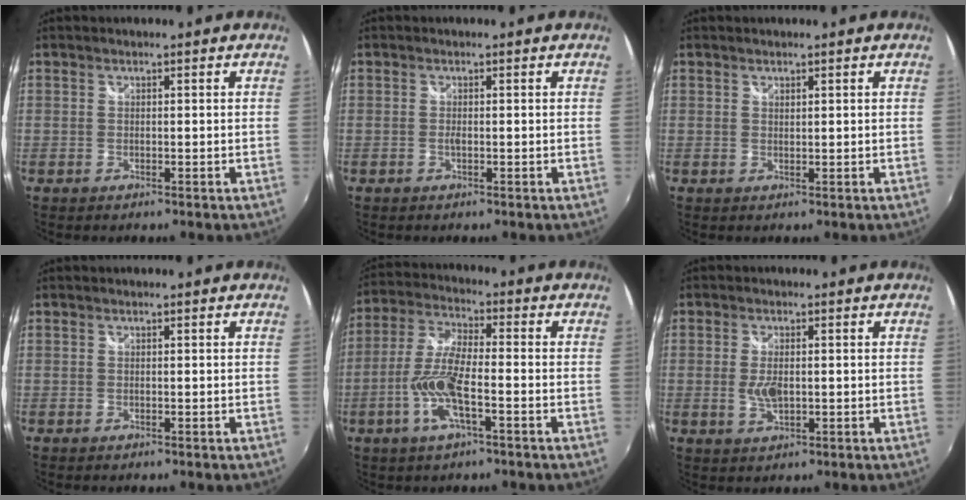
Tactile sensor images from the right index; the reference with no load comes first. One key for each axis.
{"total": 0.8, "fx": -0.2, "fy": 0.2, "fz": 0.7, "tx": -0.014, "ty": -0.001, "tz": -0.006}
{"total": 0.6, "fx": 0.5, "fy": 0.1, "fz": 0.1, "tx": -0.001, "ty": 0.000, "tz": 0.010}
{"total": 0.0}
{"total": 10.6, "fx": -3.8, "fy": 2.5, "fz": 9.6, "tx": -0.206, "ty": -0.004, "tz": -0.075}
{"total": 3.9, "fx": -0.3, "fy": 1.9, "fz": 3.4, "tx": -0.067, "ty": -0.006, "tz": -0.005}